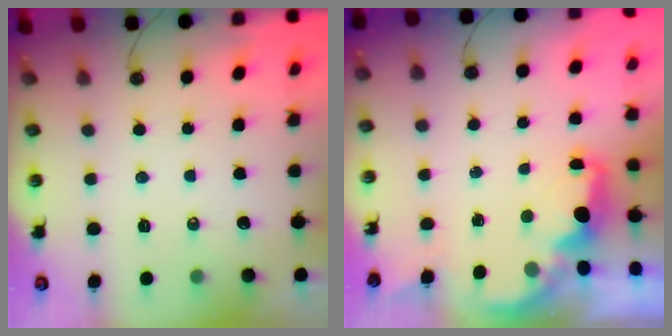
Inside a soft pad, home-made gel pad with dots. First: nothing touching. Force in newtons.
{"total": 2.3, "press": 2.2, "slide": 0.7}